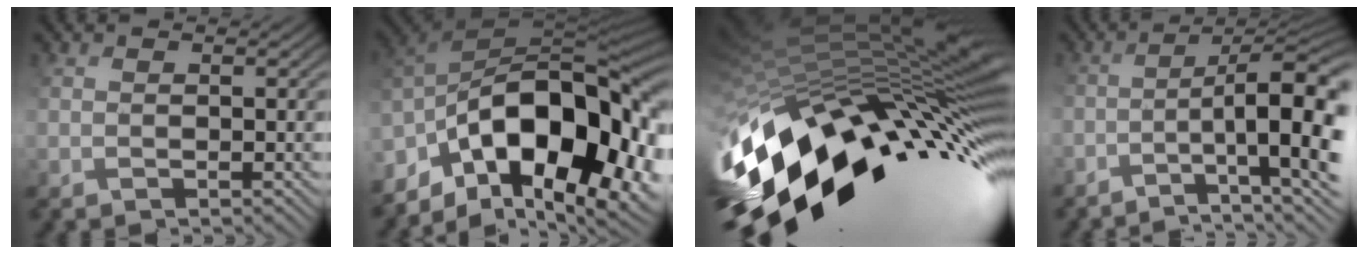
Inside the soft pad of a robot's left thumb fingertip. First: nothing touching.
{"total": 19.1, "force": [-6.9, 10.2, 14.6], "torque": [-0.263, -0.027, -0.097]}
{"total": 17.2, "force": [-4.1, 7.5, 15.0], "torque": [-0.281, -0.022, -0.074]}
{"total": 12.6, "force": [-4.8, 3.4, 11.2], "torque": [-0.128, 0.004, -0.055]}